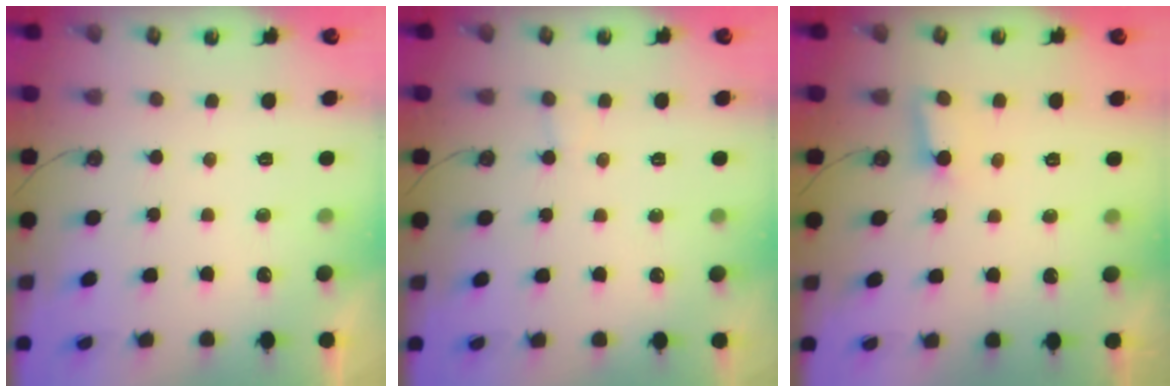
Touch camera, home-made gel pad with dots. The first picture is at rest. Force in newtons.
{"total": 4.4, "press": 4.4, "slide": 0.4}
{"total": 5.6, "press": 5.6, "slide": 0.7}